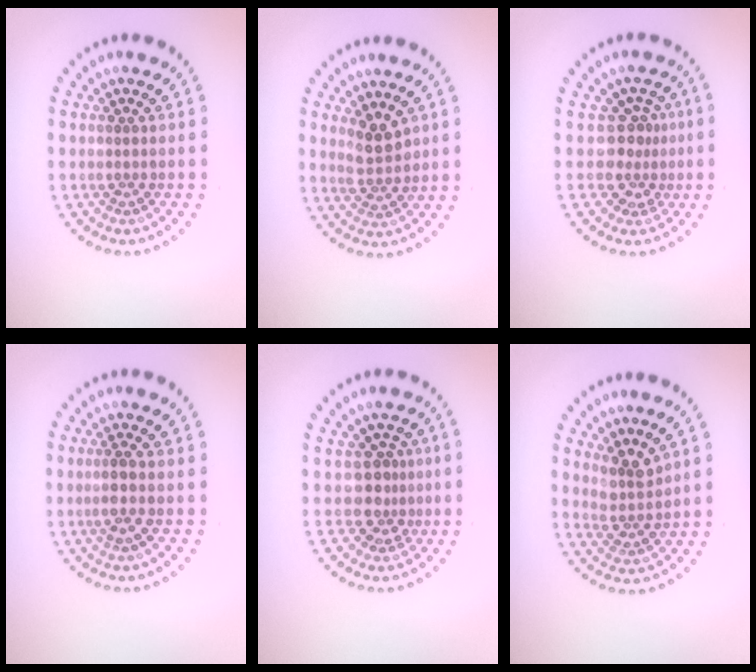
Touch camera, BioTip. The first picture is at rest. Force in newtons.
{"total": 2.5, "press": 2.3, "slide": 1.0}
{"total": 2.8, "press": 2.0, "slide": 1.9}
{"total": 1.8, "press": 1.6, "slide": 0.9}
{"total": 2.6, "press": 1.9, "slide": 1.7}
{"total": 2.7, "press": 2.0, "slide": 1.8}